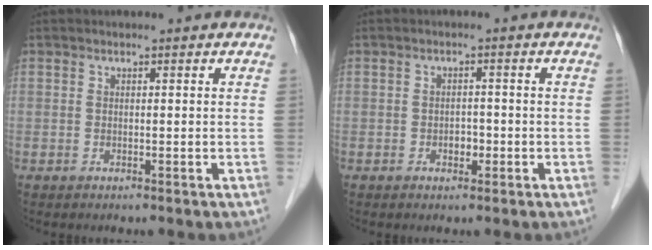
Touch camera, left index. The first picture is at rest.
{"total": 1.7, "force": [-0.7, 1.2, 1.1], "torque": [-0.015, 0.005, -0.009]}